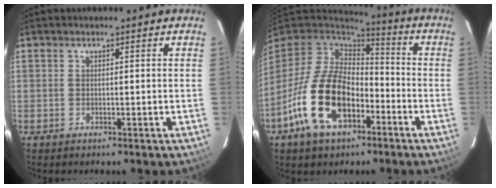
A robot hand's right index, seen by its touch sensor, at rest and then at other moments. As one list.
[{"total": 18.1, "force": [-7.8, 10.8, 12.3], "torque": [-0.262, -0.007, -0.134]}]